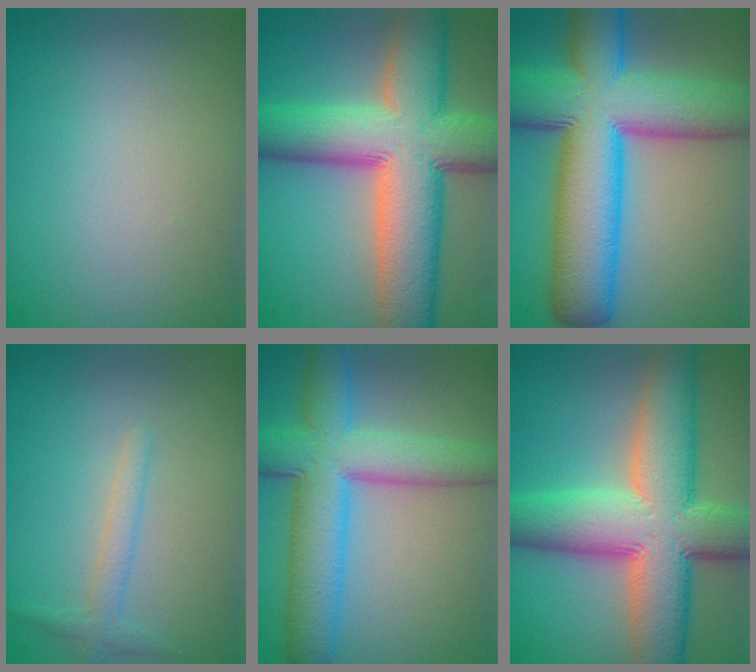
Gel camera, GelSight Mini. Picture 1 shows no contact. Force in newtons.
{"total": 13.7, "press": 13.7, "slide": 0.8}
{"total": 15.2, "press": 15.2, "slide": 0.4}
{"total": 1.6, "press": 1.6, "slide": 0.1}
{"total": 8.5, "press": 8.5, "slide": 0.3}
{"total": 12.2, "press": 12.2, "slide": 0.6}